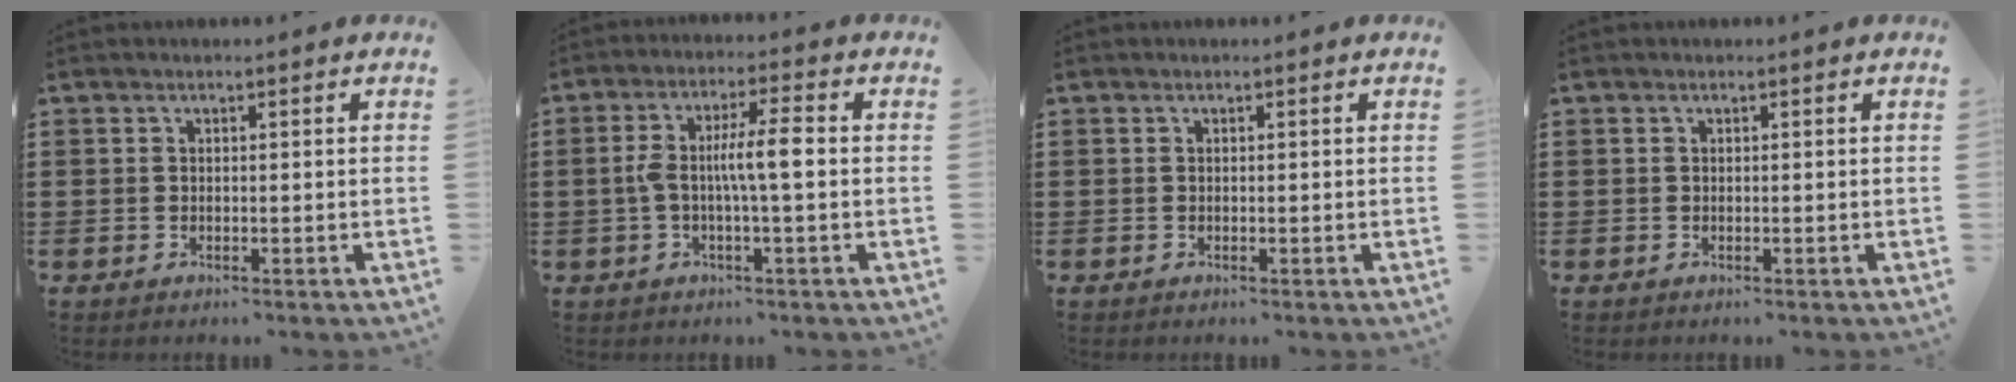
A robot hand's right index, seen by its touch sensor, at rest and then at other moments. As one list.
[{"total": 6.4, "force": [-0.3, 1.0, 6.3], "torque": [-0.124, 0.000, -0.013]}, {"total": 0.0}, {"total": 0.0}]